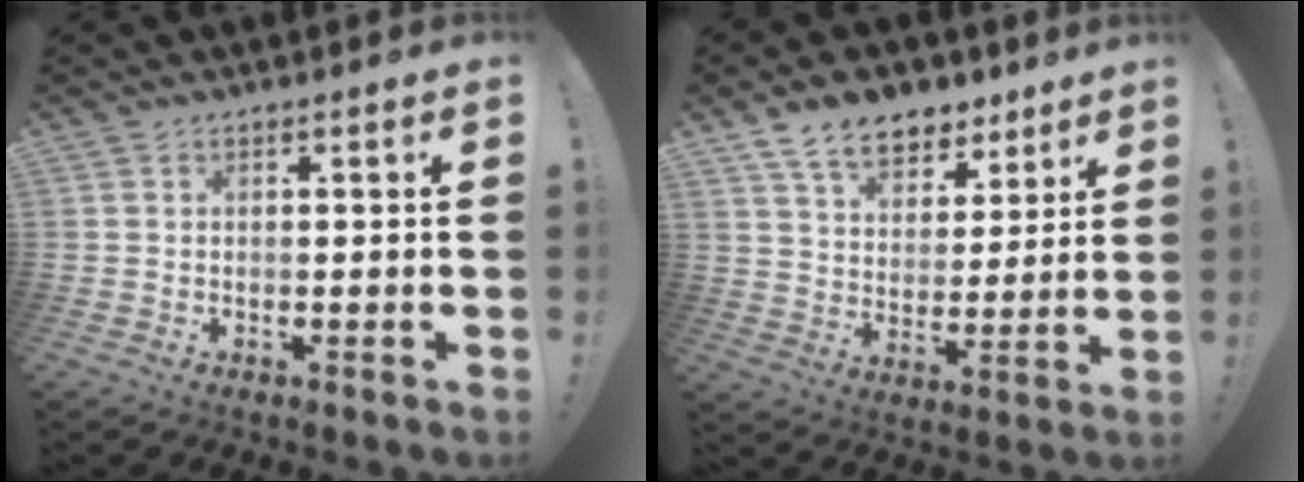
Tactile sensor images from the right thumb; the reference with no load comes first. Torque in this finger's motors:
{"motor_torque": [-0.18, 0.46, 0.99, 0.82, 0.01]}